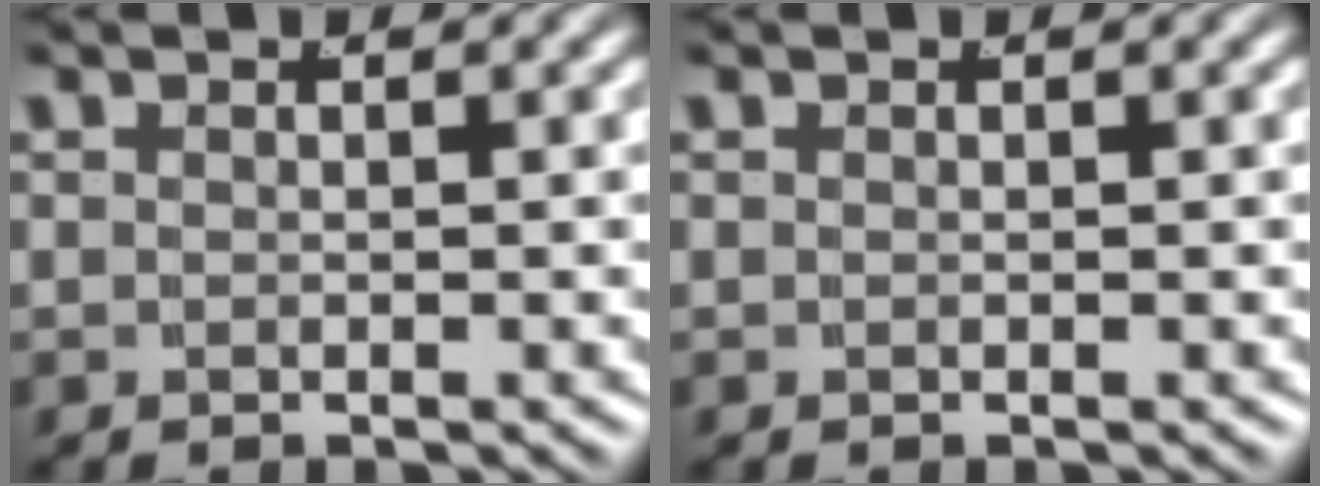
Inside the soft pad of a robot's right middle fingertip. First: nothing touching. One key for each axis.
{"total": 0.0}